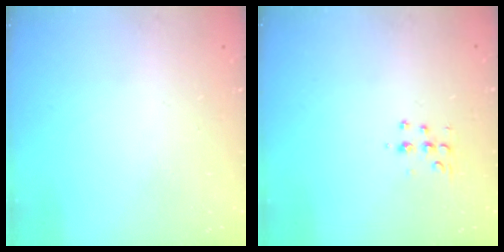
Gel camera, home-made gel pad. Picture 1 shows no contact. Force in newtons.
{"total": 5.4, "press": 5.3, "slide": 0.7}